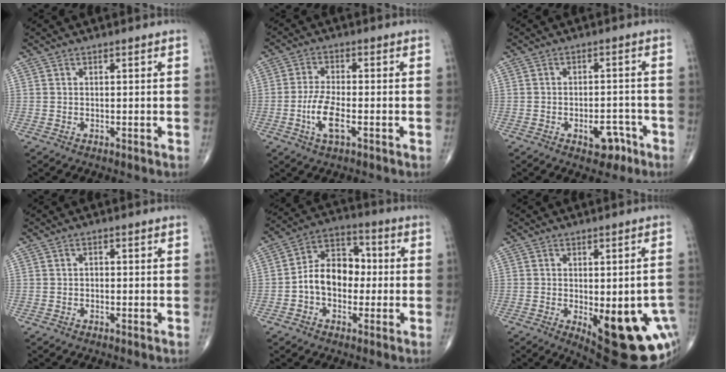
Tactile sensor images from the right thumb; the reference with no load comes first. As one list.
[{"total": 6.5, "force": [-2.1, 2.3, 5.8], "torque": [-0.121, 0.007, -0.040]}, {"total": 5.4, "force": [-2.9, 3.1, 3.3], "torque": [-0.026, 0.025, -0.036]}, {"total": 0.8, "force": [-0.2, 0.6, 0.5], "torque": [0.000, 0.004, -0.007]}, {"total": 12.6, "force": [-1.5, 8.9, 8.8], "torque": [-0.123, 0.042, -0.040]}, {"total": 21.4, "force": [-6.3, 8.2, 18.7], "torque": [-0.169, -0.007, -0.055]}]